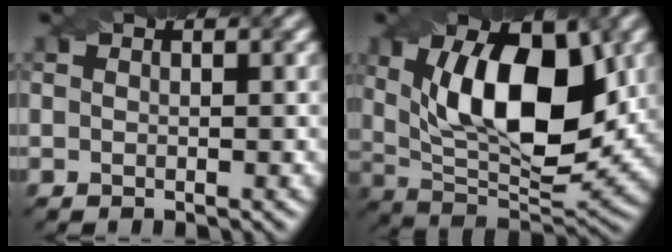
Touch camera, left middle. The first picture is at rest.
{"total": 12.4, "force": [2.5, 5.9, 10.6], "torque": [-0.162, 0.006, 0.045]}